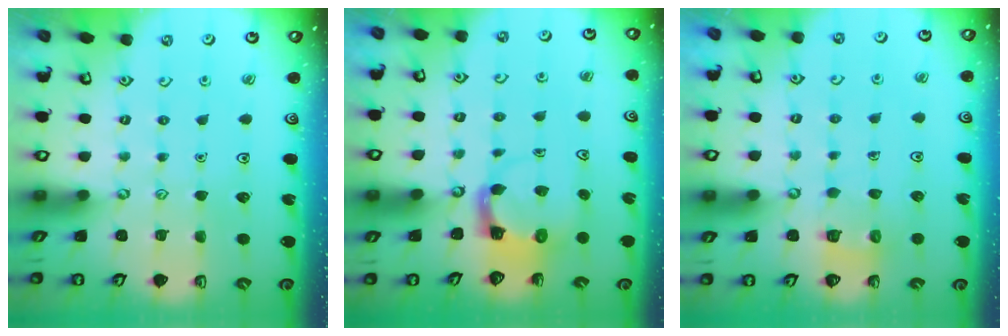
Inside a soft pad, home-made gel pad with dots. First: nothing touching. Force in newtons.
{"total": 3.5, "press": 3.5, "slide": 0.4}
{"total": 5.8, "press": 5.8, "slide": 0.4}